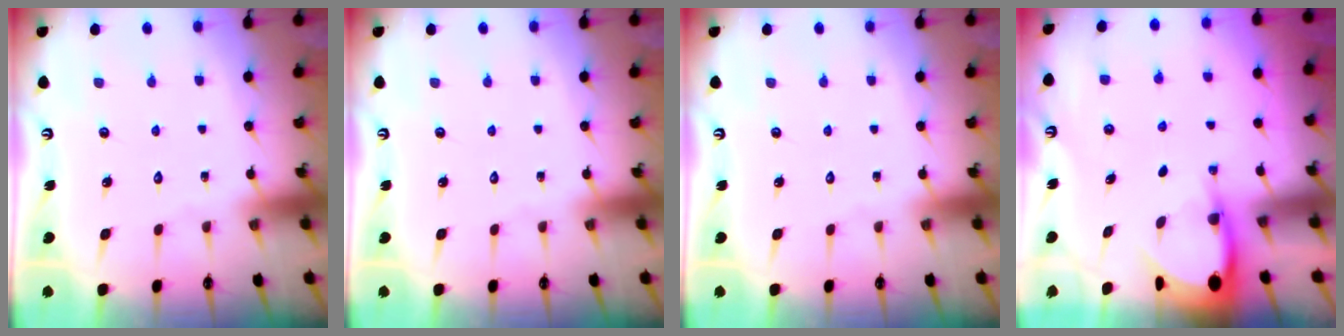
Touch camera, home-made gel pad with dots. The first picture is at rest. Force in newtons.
{"total": 0.0}
{"total": 0.0}
{"total": 3.9, "press": 3.9, "slide": 0.3}